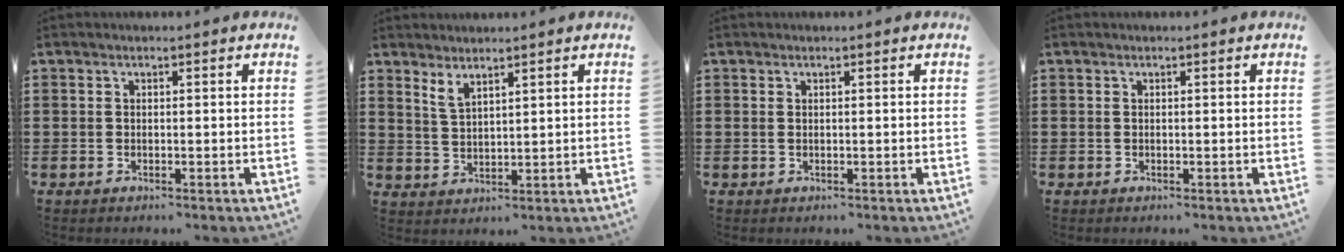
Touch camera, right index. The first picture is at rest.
{"total": 2.8, "force": [2.3, 0.7, 1.5], "torque": [-0.034, 0.005, 0.043]}
{"total": 0.0}
{"total": 0.0}